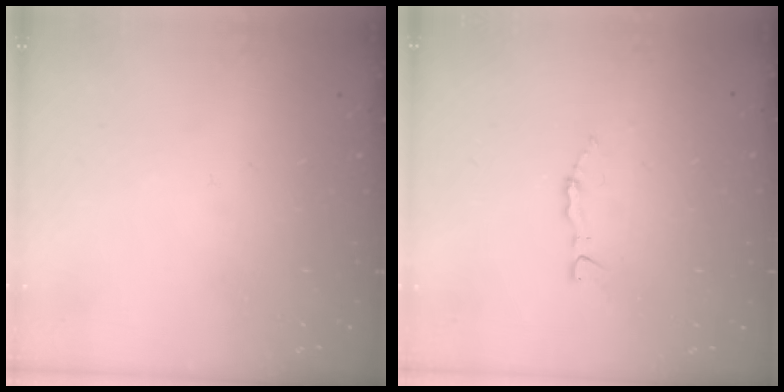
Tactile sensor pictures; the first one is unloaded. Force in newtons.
{"total": 2.8, "press": 2.8, "slide": 0.4}